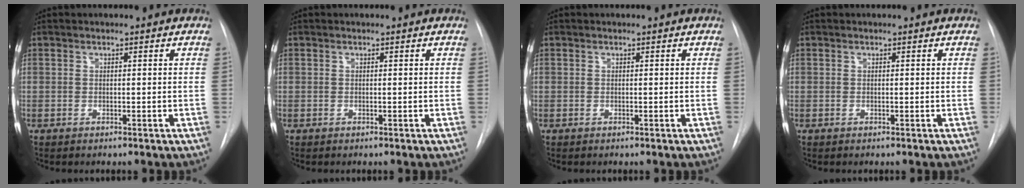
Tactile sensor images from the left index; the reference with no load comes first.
{"total": 0.0}
{"total": 0.0}
{"total": 0.0}